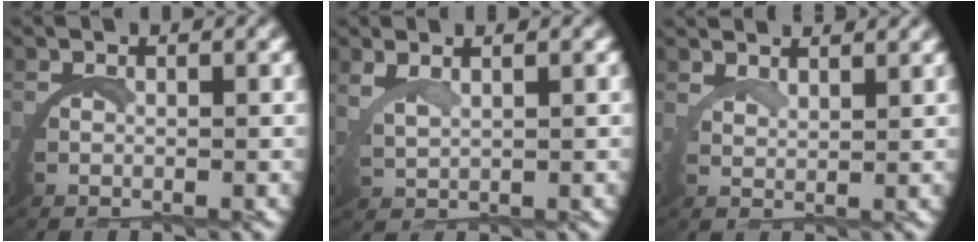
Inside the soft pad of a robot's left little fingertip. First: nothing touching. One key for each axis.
{"total": 1.8, "fx": 1.7, "fy": -0.3, "fz": 0.5, "tx": -0.025, "ty": -0.001, "tz": 0.041}
{"total": 3.4, "fx": 3.3, "fy": -0.9, "fz": 0.2, "tx": -0.008, "ty": 0.002, "tz": 0.059}